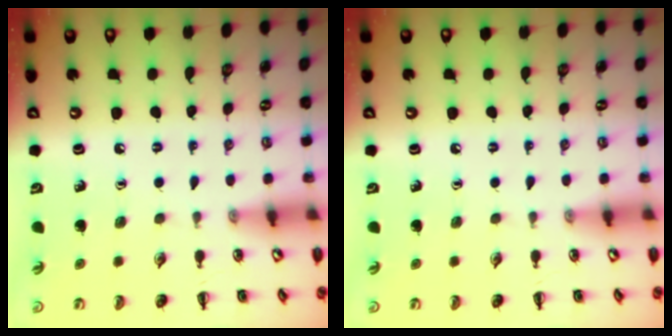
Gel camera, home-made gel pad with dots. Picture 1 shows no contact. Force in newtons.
{"total": 0.0}